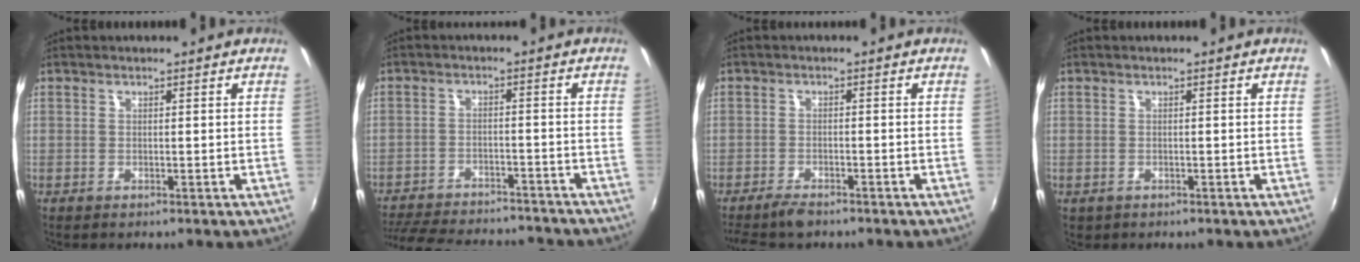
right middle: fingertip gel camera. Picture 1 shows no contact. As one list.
[{"total": 20.4, "force": [-17.8, 5.8, 8.1], "torque": [-0.174, -0.009, -0.244]}, {"total": 5.0, "force": [-4.3, 1.3, 2.3], "torque": [-0.064, -0.016, -0.080]}, {"total": 0.9, "force": [-0.4, 0.8, 0.3], "torque": [-0.007, -0.002, -0.004]}]